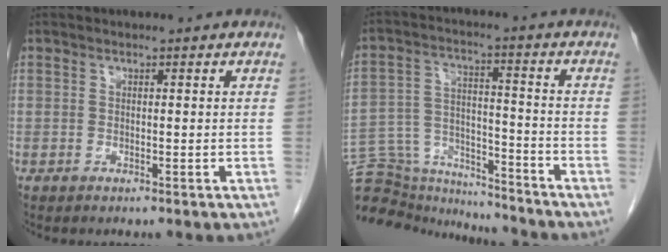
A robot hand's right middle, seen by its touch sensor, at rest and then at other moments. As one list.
[{"total": 16.6, "force": [-15.9, 3.3, 3.1], "torque": [-0.065, 0.032, -0.246]}]